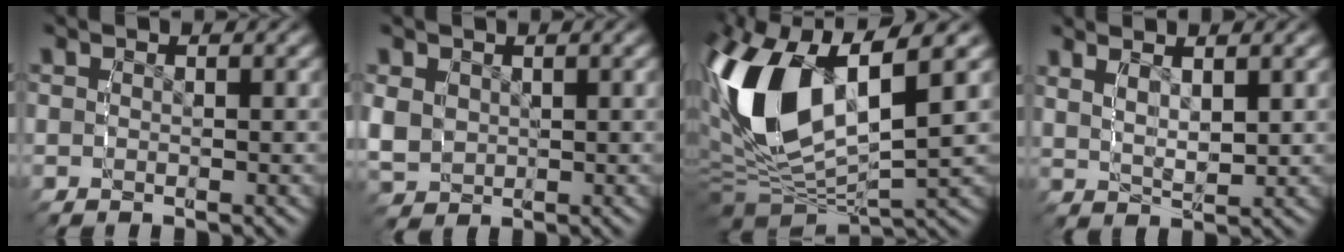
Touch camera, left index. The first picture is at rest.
{"total": 4.6, "force": [-0.2, 4.3, 1.7], "torque": [-0.068, -0.023, 0.006]}
{"total": 12.4, "force": [0.7, 7.4, 9.9], "torque": [-0.236, -0.027, 0.017]}
{"total": 4.9, "force": [1.5, 3.3, 3.3], "torque": [-0.063, 0.003, 0.016]}